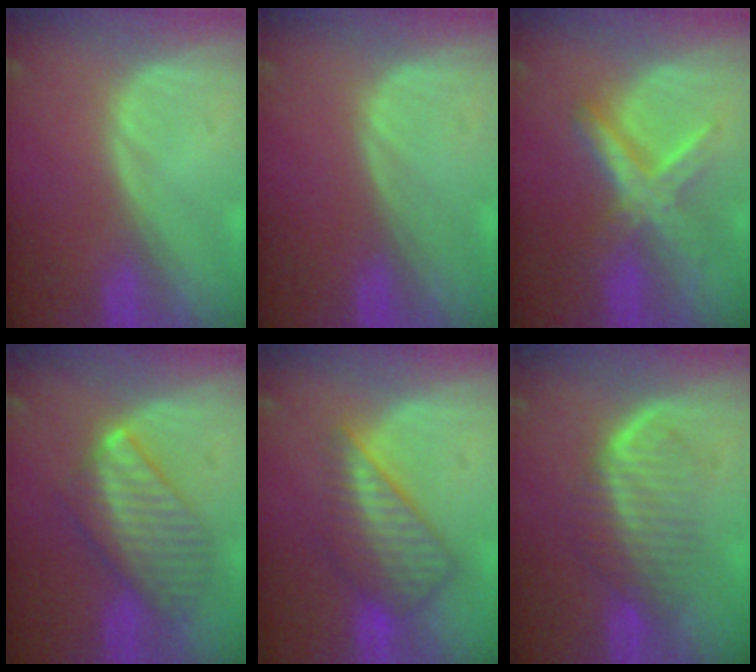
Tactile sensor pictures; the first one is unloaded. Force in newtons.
{"total": 0.0}
{"total": 6.4, "press": 6.4, "slide": 0.3}
{"total": 7.7, "press": 7.7, "slide": 0.3}
{"total": 7.3, "press": 6.9, "slide": 2.2}
{"total": 6.2, "press": 6.1, "slide": 1.0}